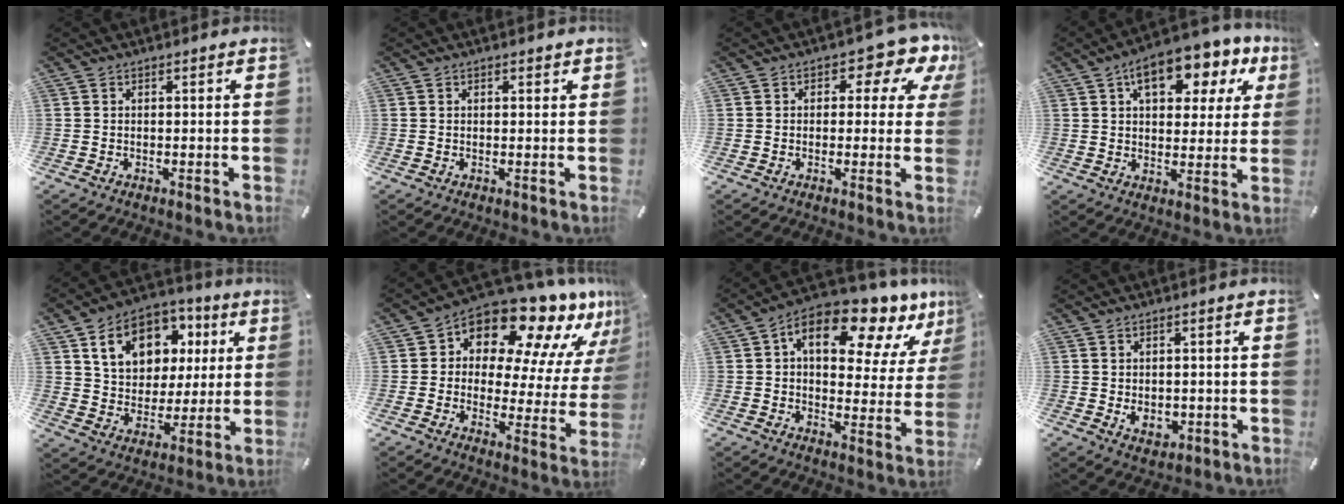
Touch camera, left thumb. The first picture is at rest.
{"total": 0.8, "force": [0.4, 0.6, 0.2], "torque": [0.003, 0.001, 0.005]}
{"total": 7.7, "force": [3.2, 4.3, 5.5], "torque": [-0.058, -0.021, 0.047]}
{"total": 13.5, "force": [7.7, 7.5, 8.2], "torque": [-0.112, -0.035, 0.129]}
{"total": 14.3, "force": [5.7, 11.5, 6.4], "torque": [-0.118, -0.008, 0.109]}
{"total": 14.2, "force": [11.0, 6.4, 6.3], "torque": [-0.095, -0.114, 0.183]}
{"total": 15.9, "force": [9.5, 7.8, 10.1], "torque": [-0.148, -0.057, 0.157]}
{"total": 3.7, "force": [-0.1, 3.0, 2.0], "torque": [-0.027, -0.004, -0.004]}